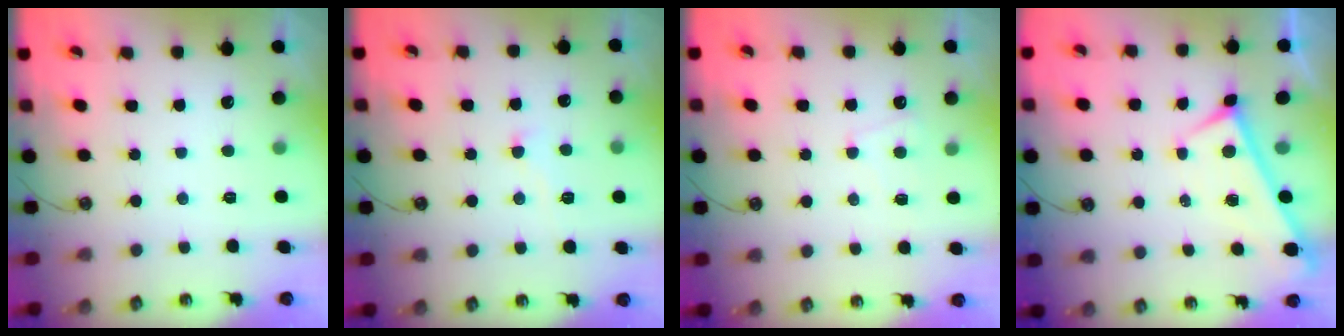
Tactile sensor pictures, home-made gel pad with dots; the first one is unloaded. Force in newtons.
{"total": 1.9, "press": 1.8, "slide": 0.8}
{"total": 0.9, "press": 0.8, "slide": 0.5}
{"total": 0.0}